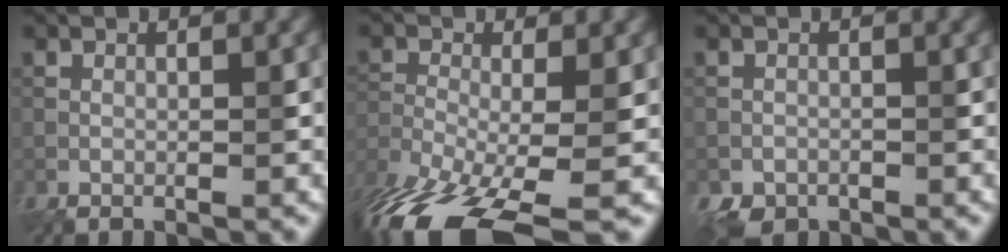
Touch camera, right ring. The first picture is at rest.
{"total": 11.7, "force": [-8.4, 3.3, 7.4], "torque": [-0.155, -0.020, -0.140]}
{"total": 2.5, "force": [-1.9, 1.6, 0.3], "torque": [-0.003, -0.009, -0.032]}